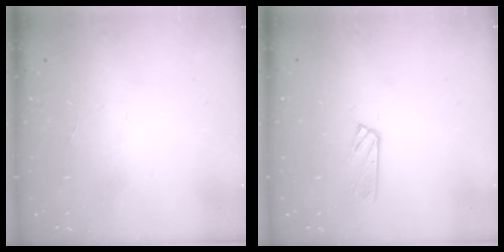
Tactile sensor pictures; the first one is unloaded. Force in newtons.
{"total": 3.6, "press": 3.6, "slide": 0.4}